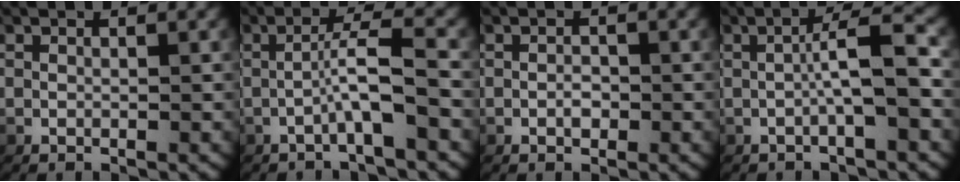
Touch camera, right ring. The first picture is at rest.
{"total": 3.4, "force": [-1.5, 0.1, 3.1], "torque": [-0.055, 0.006, -0.026]}
{"total": 1.0, "force": [-0.5, 0.6, 0.6], "torque": [-0.016, -0.006, -0.006]}
{"total": 3.8, "force": [-0.5, 0.4, 3.7], "torque": [-0.055, 0.011, -0.011]}